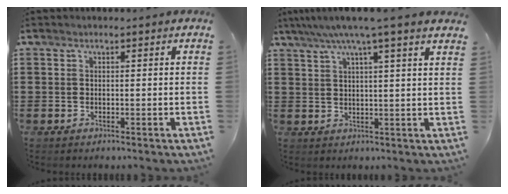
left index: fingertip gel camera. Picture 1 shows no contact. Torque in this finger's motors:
{"motor_torque": [2.14, 0.00, 0.80, 0.21]}